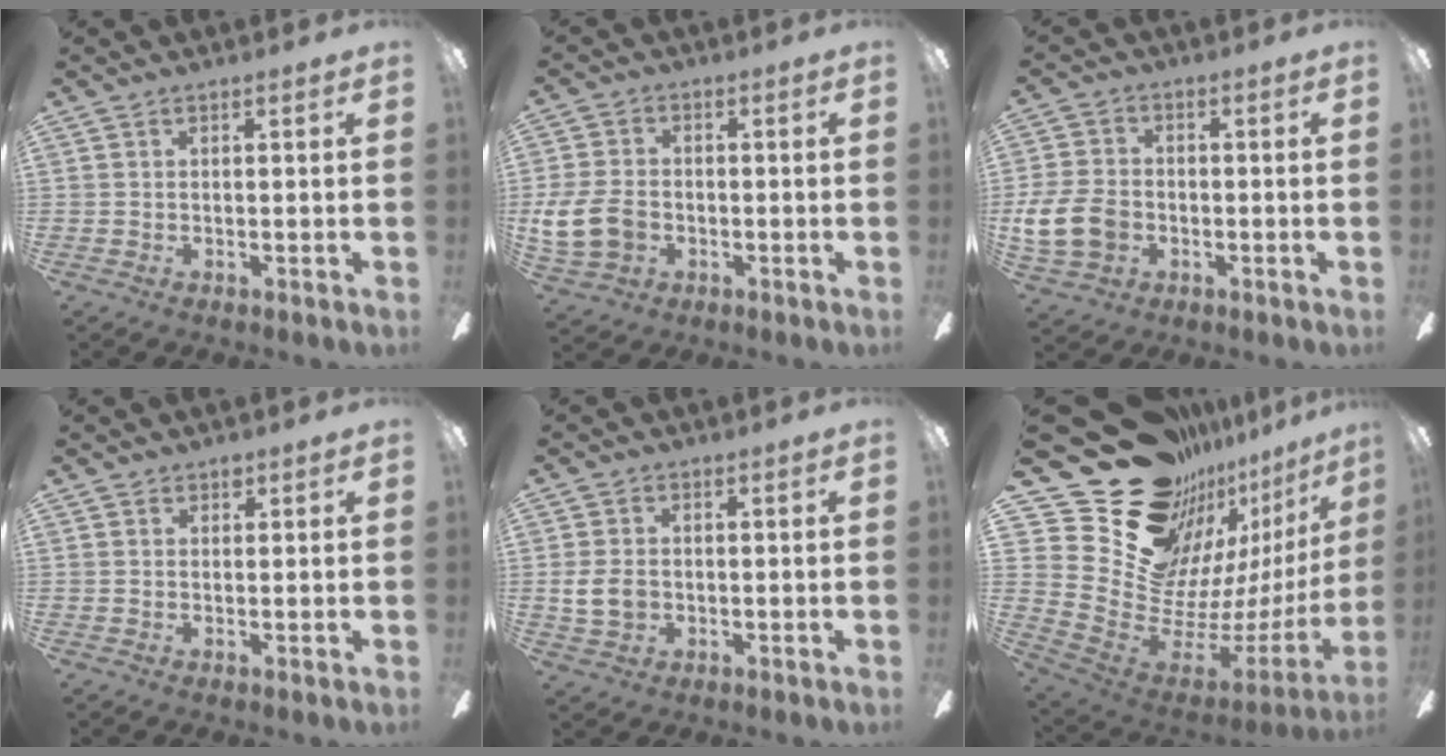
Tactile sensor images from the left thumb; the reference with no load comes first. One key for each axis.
{"total": 10.7, "fx": -2.1, "fy": 8.2, "fz": 6.5, "tx": -0.154, "ty": 0.020, "tz": -0.036}
{"total": 11.4, "fx": -2.6, "fy": 8.7, "fz": 6.9, "tx": -0.149, "ty": 0.022, "tz": -0.044}
{"total": 1.4, "fx": 0.9, "fy": 0.9, "fz": 0.3, "tx": 0.000, "ty": 0.000, "tz": 0.015}
{"total": 6.2, "fx": -0.2, "fy": 4.7, "fz": 4.1, "tx": -0.101, "ty": 0.004, "tz": -0.006}
{"total": 25.8, "fx": 18.1, "fy": 15.0, "fz": 10.6, "tx": -0.167, "ty": -0.164, "tz": 0.380}